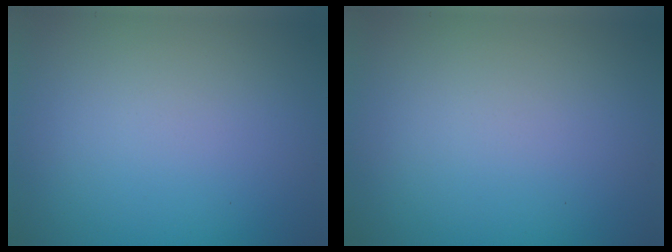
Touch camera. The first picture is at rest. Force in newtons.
{"total": 0.0}